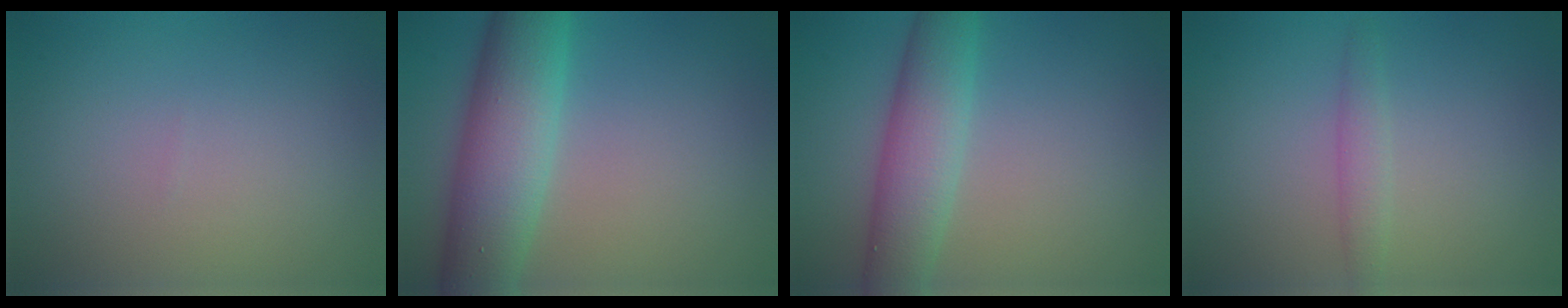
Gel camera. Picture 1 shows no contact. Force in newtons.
{"total": 8.8, "press": 8.8, "slide": 0.1}
{"total": 5.6, "press": 5.6, "slide": 0.1}
{"total": 1.6, "press": 1.6, "slide": 0.0}